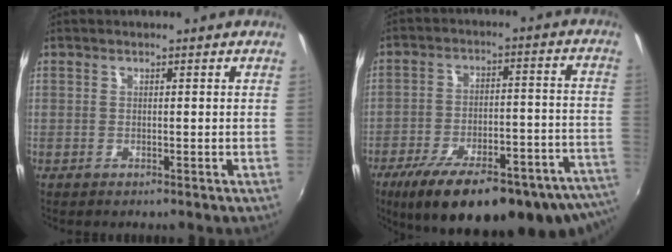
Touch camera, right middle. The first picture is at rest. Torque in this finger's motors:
{"motor_torque": [1.09, -1.04, 0.45, 0.21]}